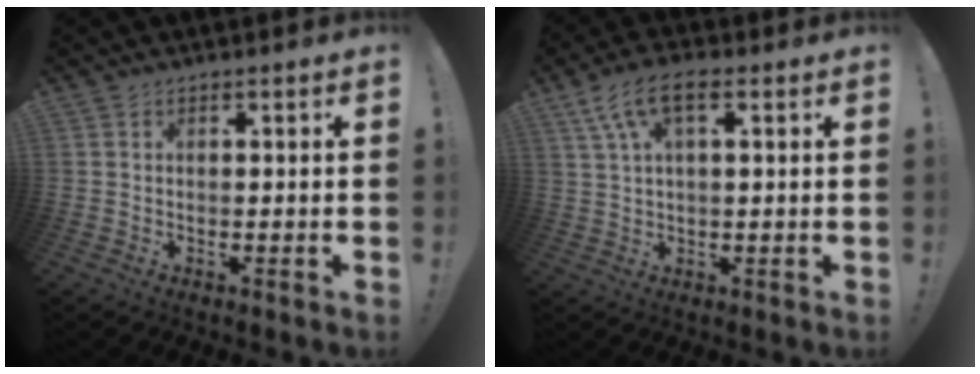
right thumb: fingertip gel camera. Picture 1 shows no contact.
{"total": 9.2, "force": [4.0, 3.8, 7.3], "torque": [-0.140, 0.002, 0.080]}